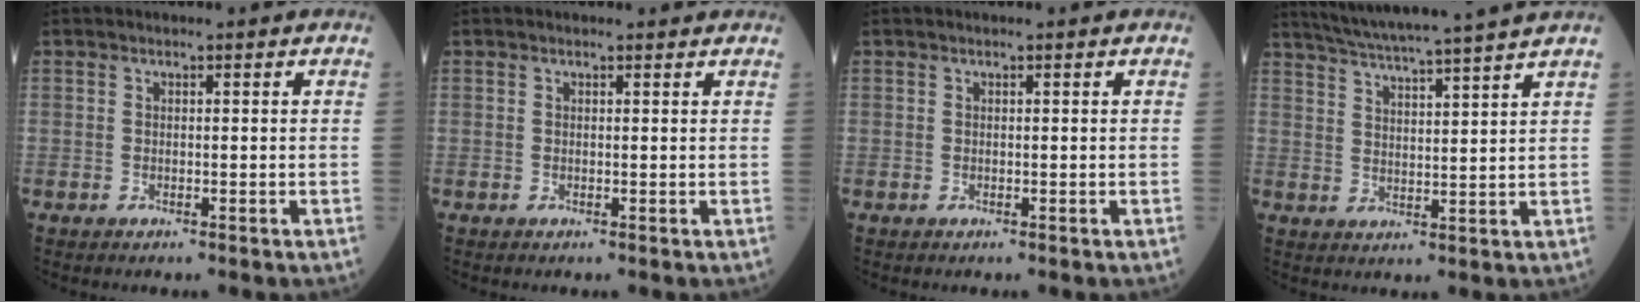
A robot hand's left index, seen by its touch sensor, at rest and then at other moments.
{"total": 1.3, "force": [1.2, 0.2, 0.1], "torque": [-0.012, 0.003, 0.010]}
{"total": 0.0}
{"total": 14.0, "force": [12.5, -1.6, 6.1], "torque": [-0.111, -0.002, 0.182]}